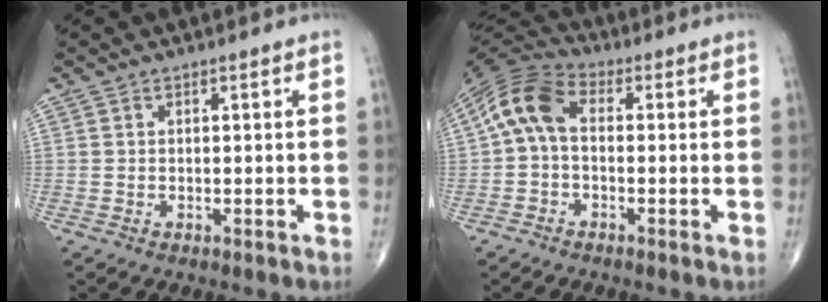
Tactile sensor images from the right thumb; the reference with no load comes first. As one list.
[{"total": 9.1, "force": [0.2, 5.7, 7.1], "torque": [-0.134, 0.027, -0.012]}]